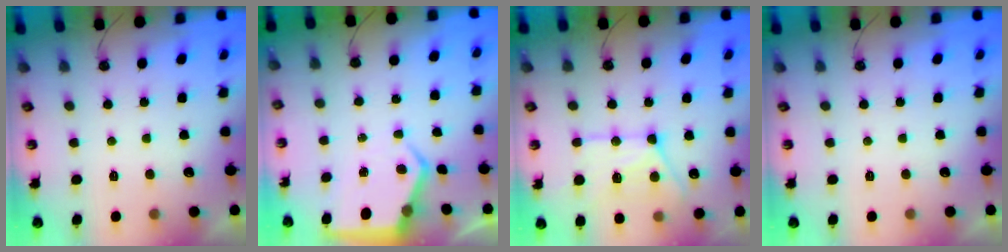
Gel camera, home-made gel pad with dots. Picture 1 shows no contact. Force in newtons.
{"total": 7.9, "press": 7.9, "slide": 0.9}
{"total": 15.4, "press": 15.4, "slide": 1.0}
{"total": 0.0}